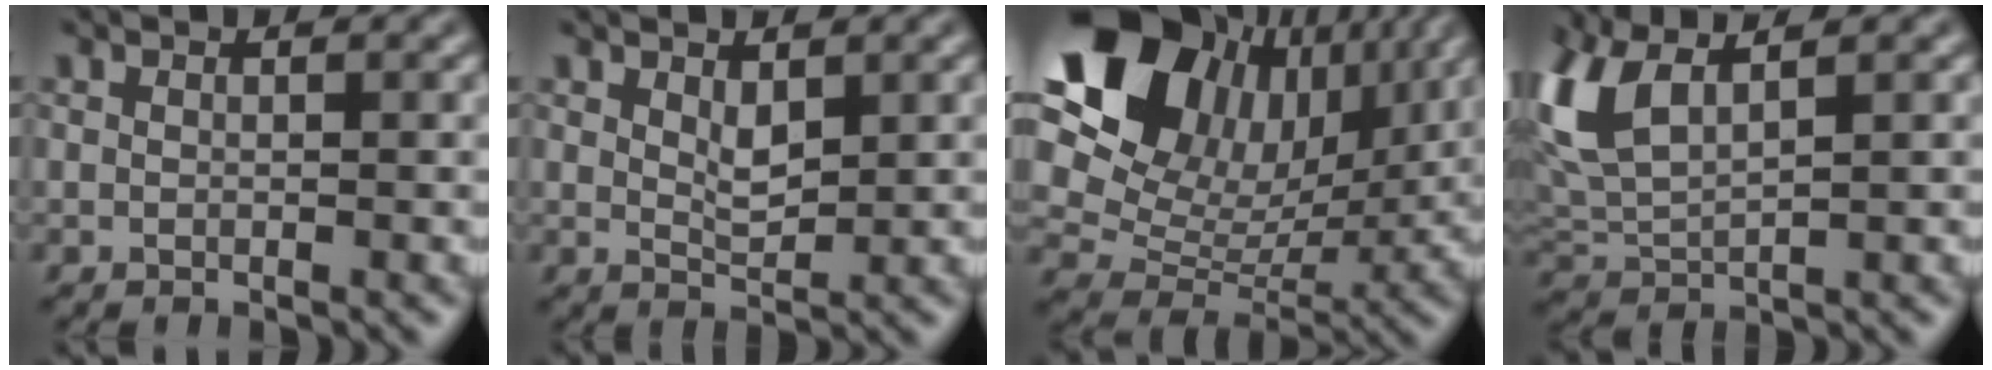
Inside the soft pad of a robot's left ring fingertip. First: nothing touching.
{"total": 1.4, "force": [0.5, 0.5, 1.2], "torque": [-0.033, -0.004, 0.020]}
{"total": 16.0, "force": [6.7, 11.5, 8.8], "torque": [-0.209, 0.051, 0.132]}
{"total": 6.1, "force": [2.3, 2.8, 4.9], "torque": [-0.141, 0.020, 0.049]}